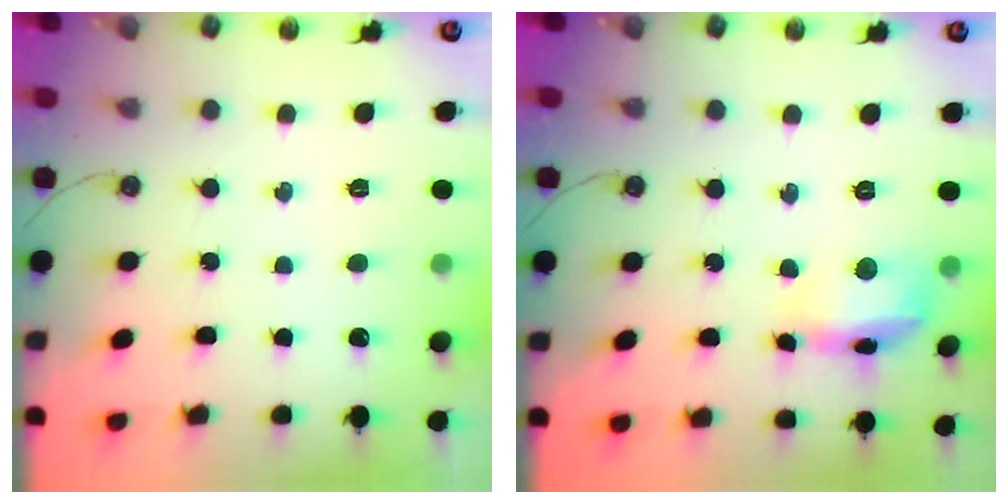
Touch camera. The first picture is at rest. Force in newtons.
{"total": 13.8, "press": 13.8, "slide": 1.0}